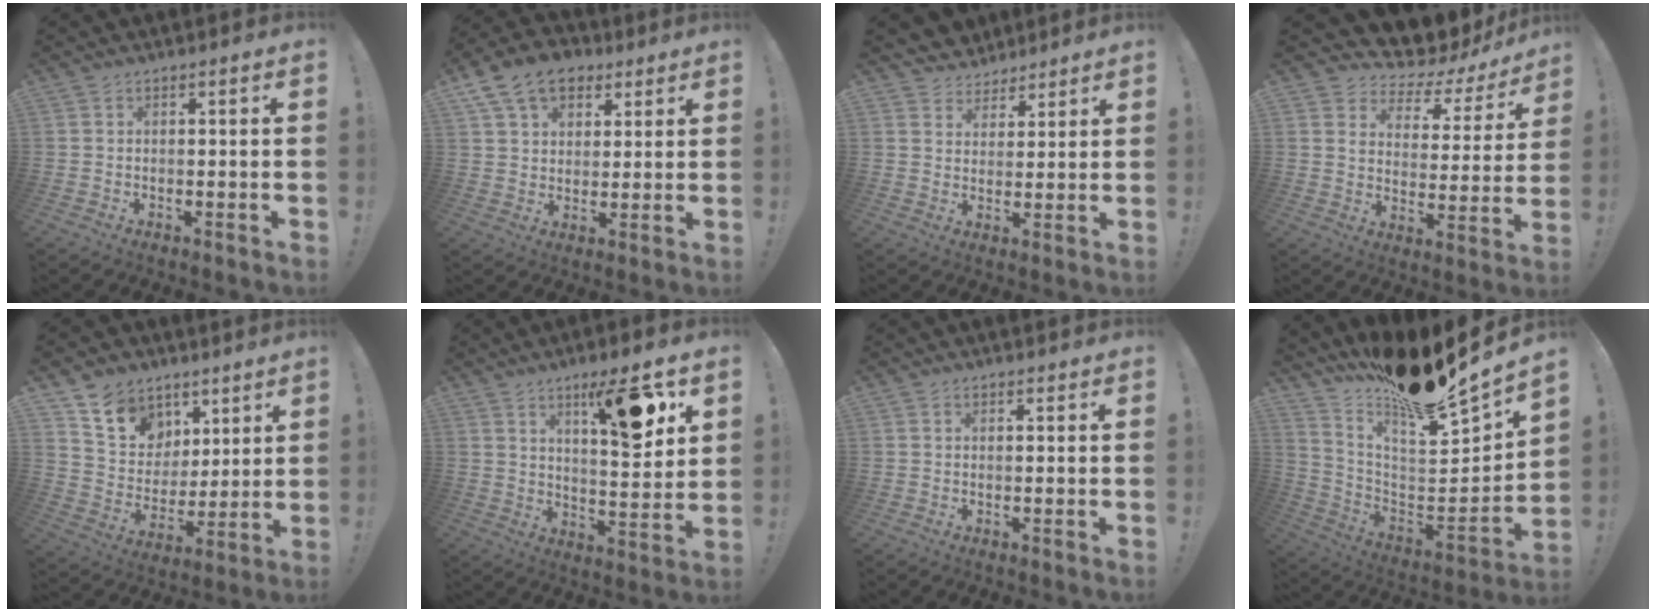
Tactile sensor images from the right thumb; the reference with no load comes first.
{"total": 13.3, "force": [7.0, 9.3, 6.5], "torque": [-0.100, -0.029, 0.136]}
{"total": 5.5, "force": [3.9, 3.8, -0.1], "torque": [-0.003, -0.034, 0.079]}
{"total": 6.8, "force": [5.9, 2.7, 2.3], "torque": [-0.042, -0.067, 0.099]}
{"total": 12.4, "force": [7.9, 9.1, 3.0], "torque": [-0.057, -0.055, 0.158]}
{"total": 14.9, "force": [8.0, 3.6, 12.1], "torque": [-0.162, -0.045, 0.119]}
{"total": 0.6, "force": [0.5, 0.1, 0.1], "torque": [0.006, -0.005, 0.009]}
{"total": 15.9, "force": [13.9, 1.2, 7.6], "torque": [-0.112, -0.136, 0.221]}